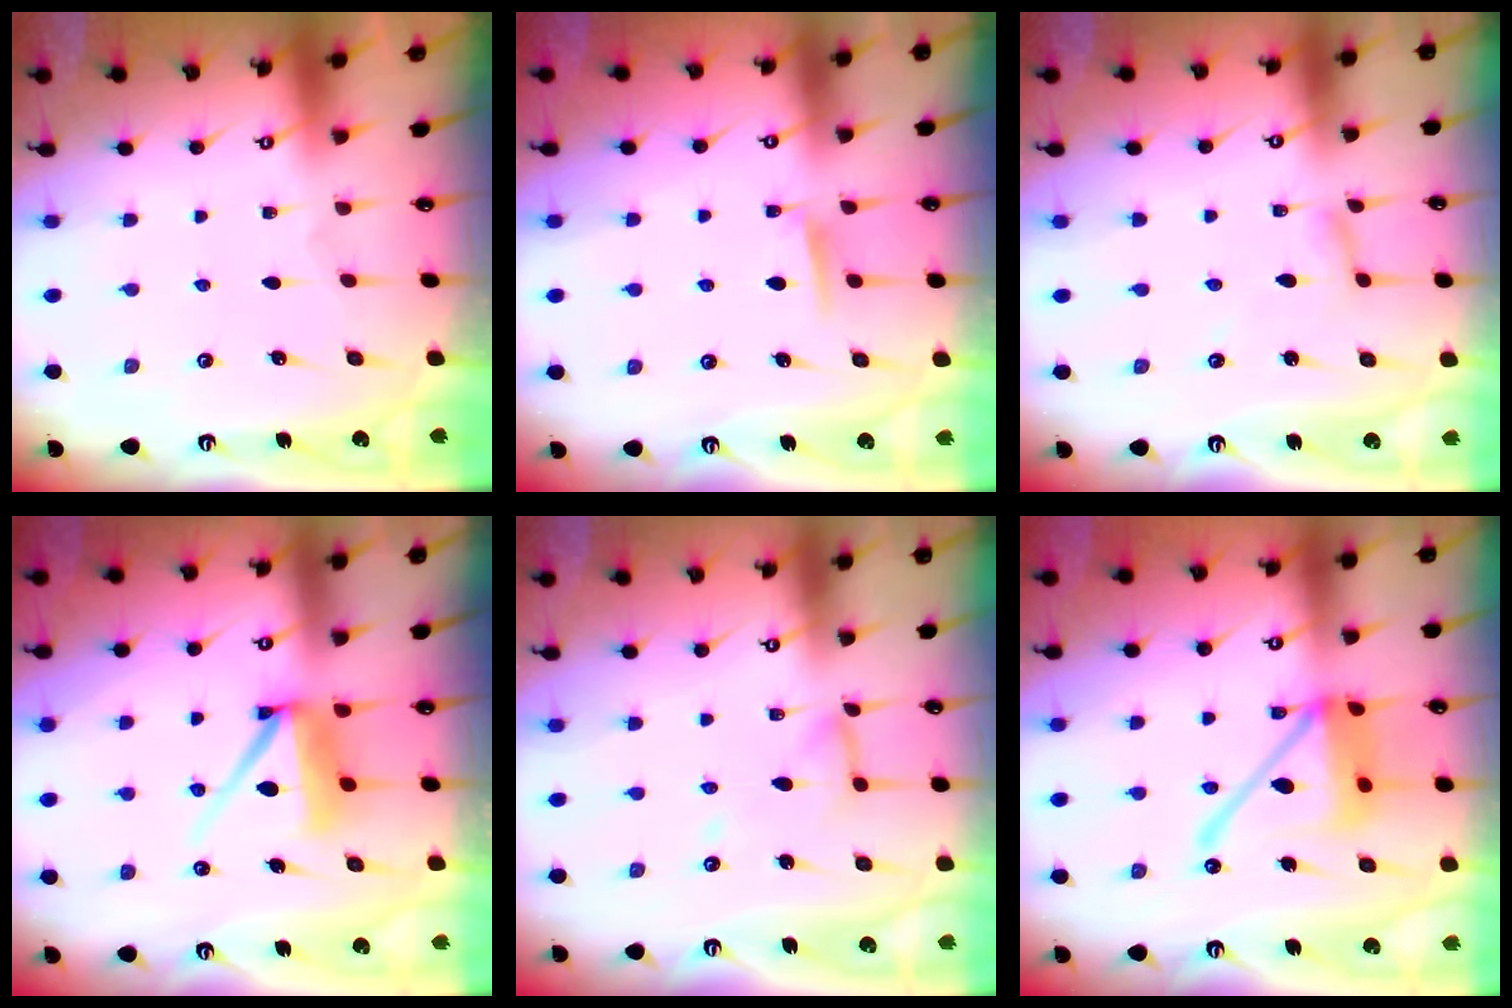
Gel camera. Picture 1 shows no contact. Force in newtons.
{"total": 5.0, "press": 4.9, "slide": 0.6}
{"total": 2.8, "press": 2.8, "slide": 0.2}
{"total": 9.6, "press": 9.5, "slide": 1.0}
{"total": 7.7, "press": 7.7, "slide": 0.7}
{"total": 16.0, "press": 15.9, "slide": 1.8}